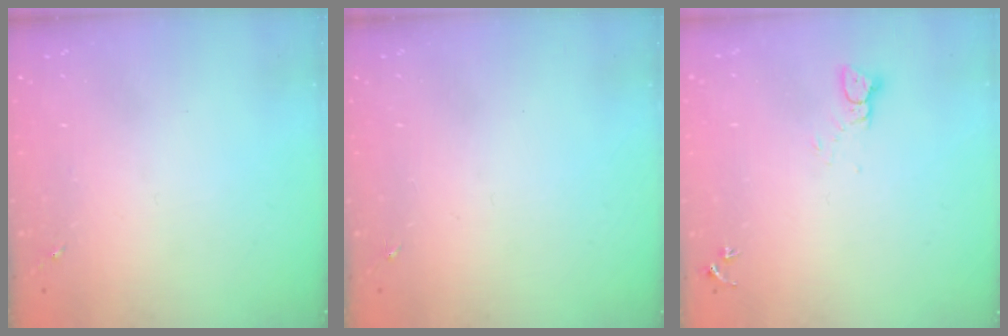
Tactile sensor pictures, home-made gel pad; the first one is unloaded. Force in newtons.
{"total": 0.0}
{"total": 2.6, "press": 2.6, "slide": 0.1}